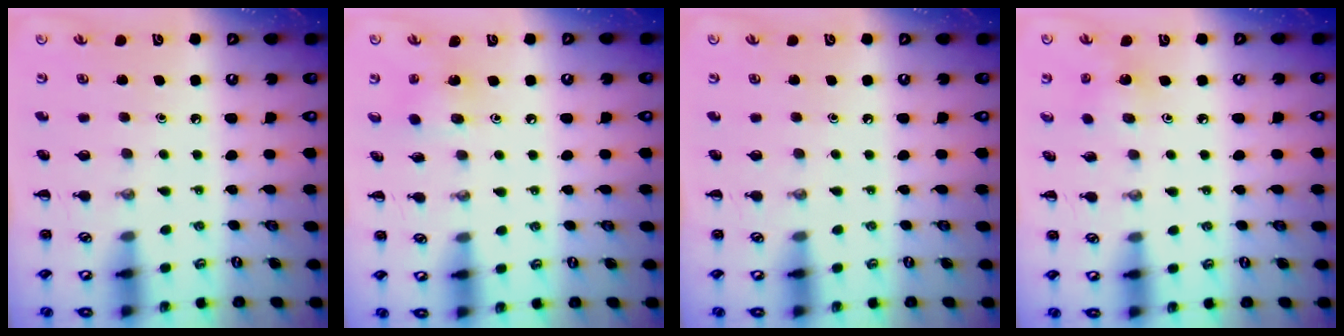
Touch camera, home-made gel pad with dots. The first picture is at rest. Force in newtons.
{"total": 2.2, "press": 2.1, "slide": 0.6}
{"total": 0.0}
{"total": 3.3, "press": 3.1, "slide": 1.0}